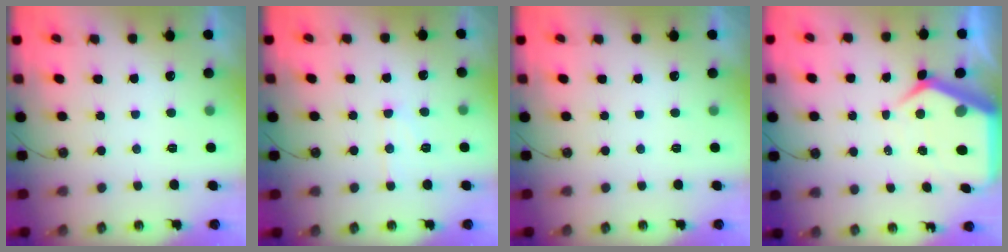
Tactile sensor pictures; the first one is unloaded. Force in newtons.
{"total": 7.6, "press": 7.6, "slide": 0.6}
{"total": 0.0}
{"total": 8.8, "press": 8.8, "slide": 0.9}